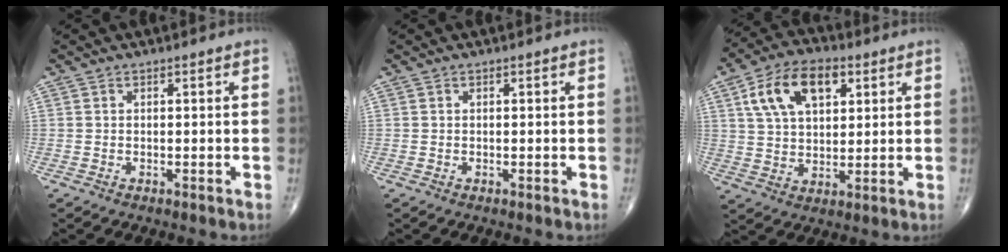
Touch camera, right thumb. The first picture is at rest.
{"total": 0.0}
{"total": 13.5, "force": [5.2, 7.8, 9.7], "torque": [-0.156, 0.000, 0.091]}